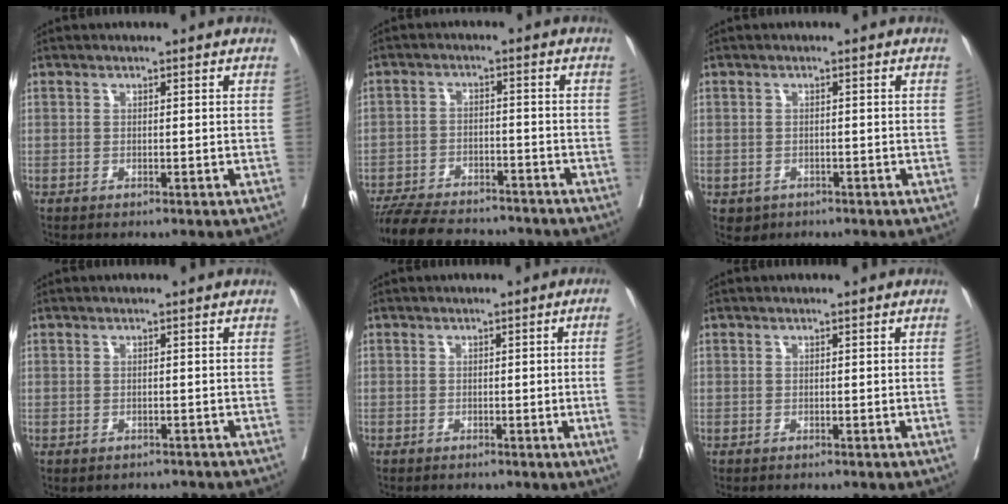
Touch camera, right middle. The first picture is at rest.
{"total": 14.4, "force": [-12.9, 3.8, 5.3], "torque": [-0.099, -0.004, -0.191]}
{"total": 2.2, "force": [-1.2, 1.8, 0.4], "torque": [-0.005, 0.003, -0.015]}
{"total": 2.1, "force": [-1.8, 1.0, 0.2], "torque": [-0.002, 0.001, -0.026]}
{"total": 5.3, "force": [-0.8, -2.0, 4.8], "torque": [-0.049, -0.011, -0.011]}
{"total": 0.6, "force": [0.0, -0.2, 0.5], "torque": [-0.003, 0.001, 0.001]}